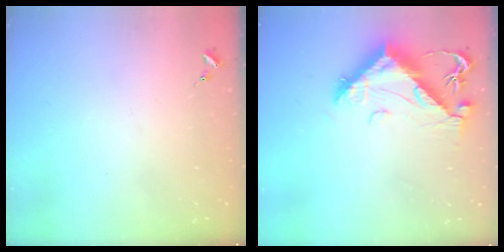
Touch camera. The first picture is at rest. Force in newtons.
{"total": 12.3, "press": 12.2, "slide": 1.5}